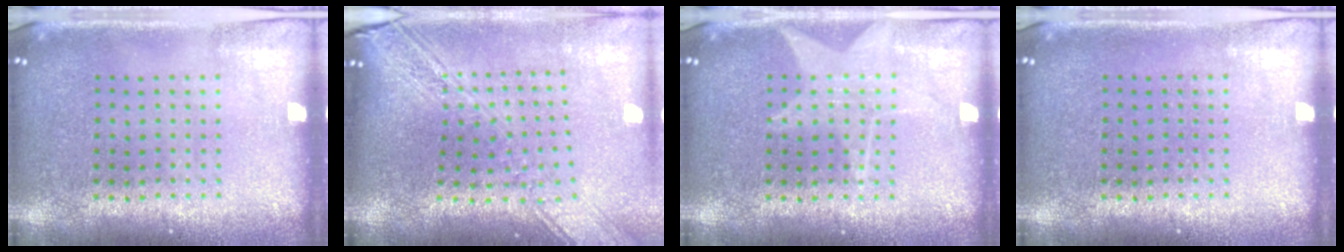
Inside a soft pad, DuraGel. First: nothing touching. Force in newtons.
{"total": 2.9, "press": 2.3, "slide": 1.9}
{"total": 1.8, "press": 1.8, "slide": 0.3}
{"total": 0.0}